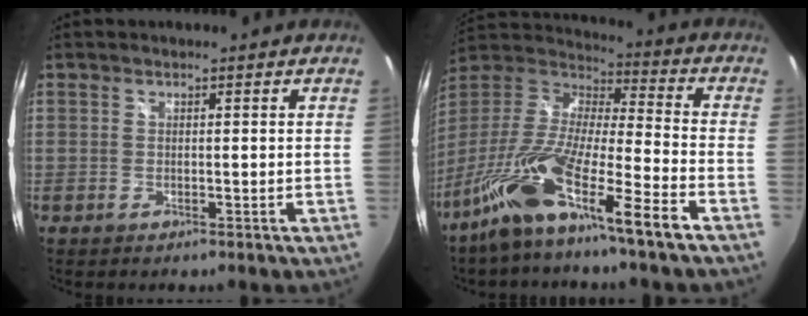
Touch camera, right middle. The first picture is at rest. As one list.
[{"total": 18.4, "force": [-11.7, 1.3, 14.1], "torque": [-0.274, -0.025, -0.224]}]